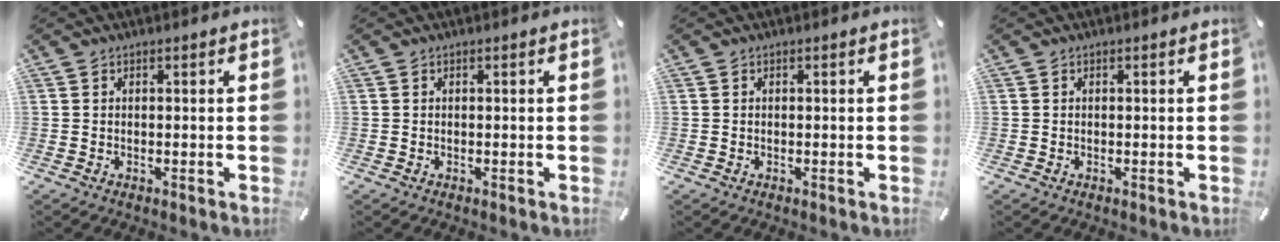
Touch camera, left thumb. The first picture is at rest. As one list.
[{"total": 0.0}, {"total": 0.0}, {"total": 0.0}]